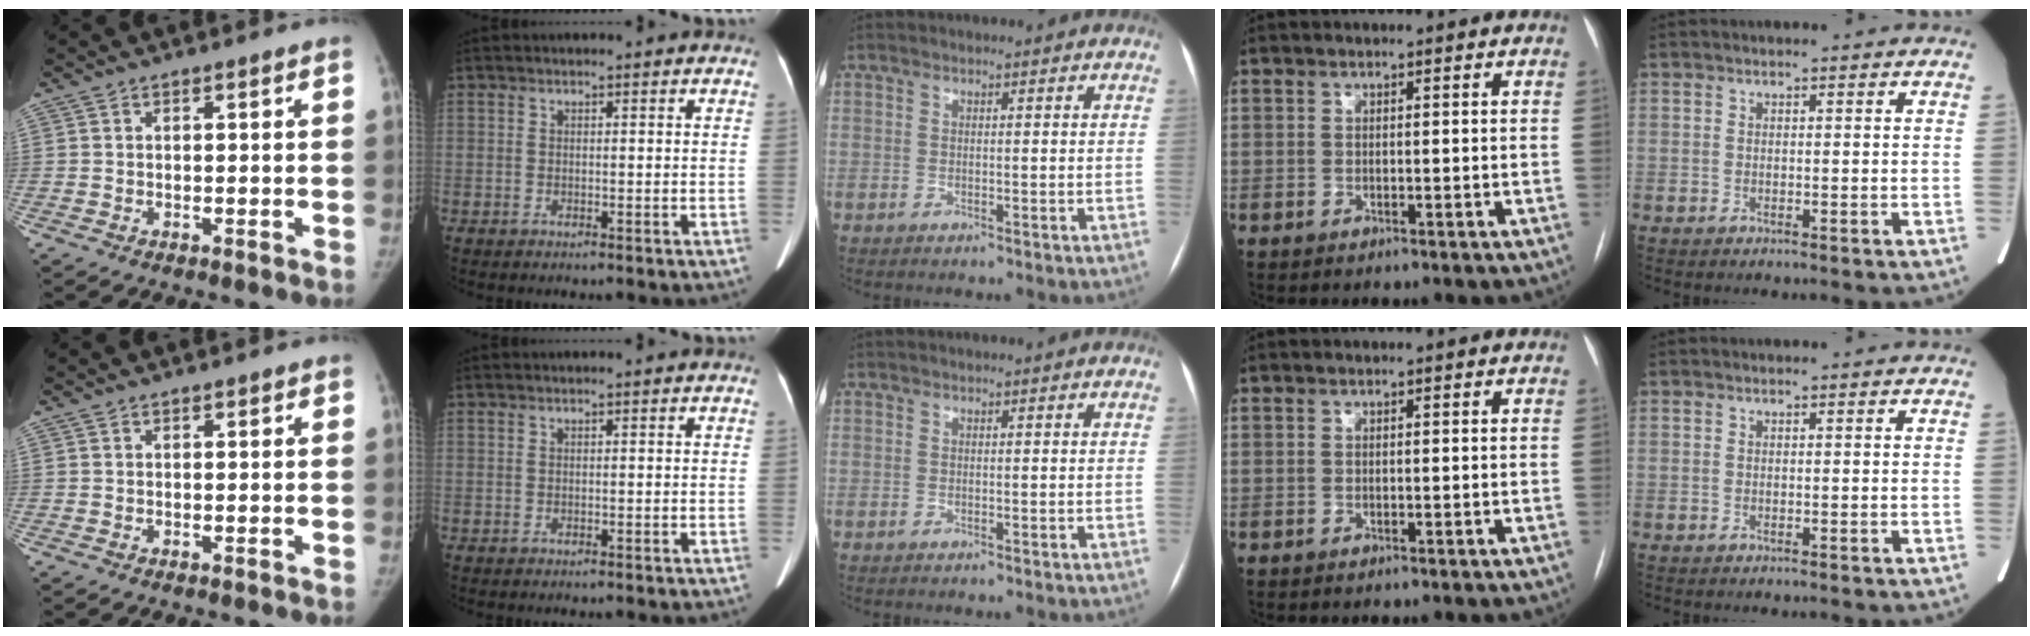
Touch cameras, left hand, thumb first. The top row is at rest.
{}